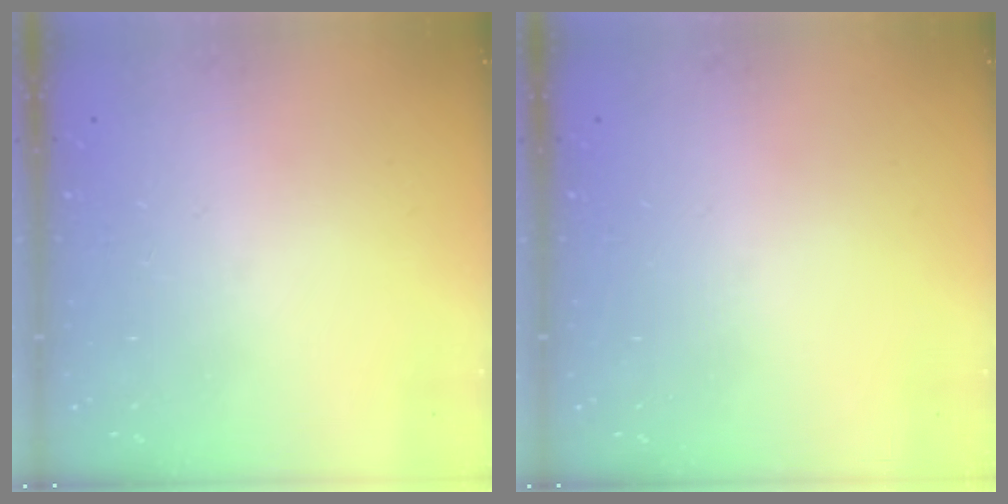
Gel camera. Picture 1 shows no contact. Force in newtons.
{"total": 0.0}